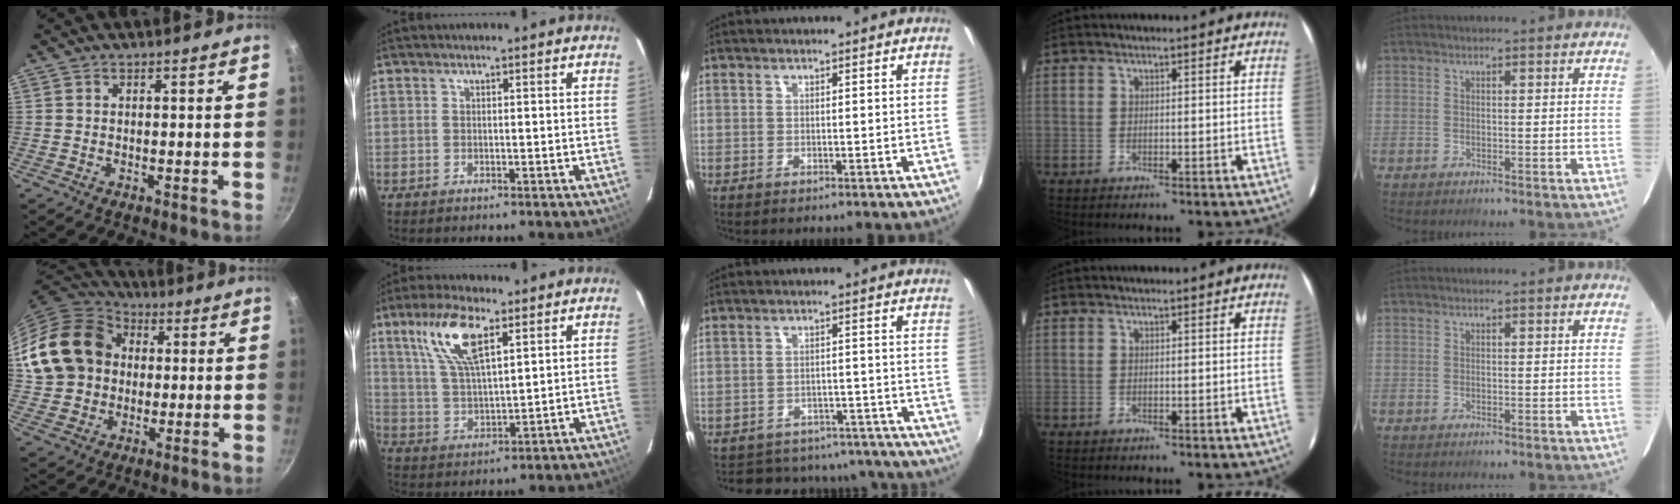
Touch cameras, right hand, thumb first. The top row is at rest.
{"thumb": {"total": 18.8, "force": [3.4, 15.6, 10.0], "torque": [-0.170, 0.034, 0.066]}, "index": {"total": 11.8, "force": [6.3, 4.0, 9.2], "torque": [-0.180, 0.013, 0.128]}, "middle": {"total": 19.3, "force": [-17.2, 7.3, 4.9], "torque": [-0.104, 0.037, -0.203]}}